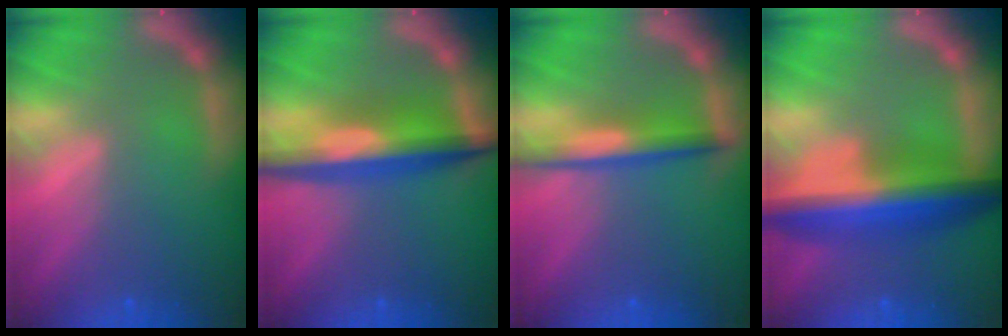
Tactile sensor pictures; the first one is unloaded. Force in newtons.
{"total": 7.1}
{"total": 4.0}
{"total": 9.0}